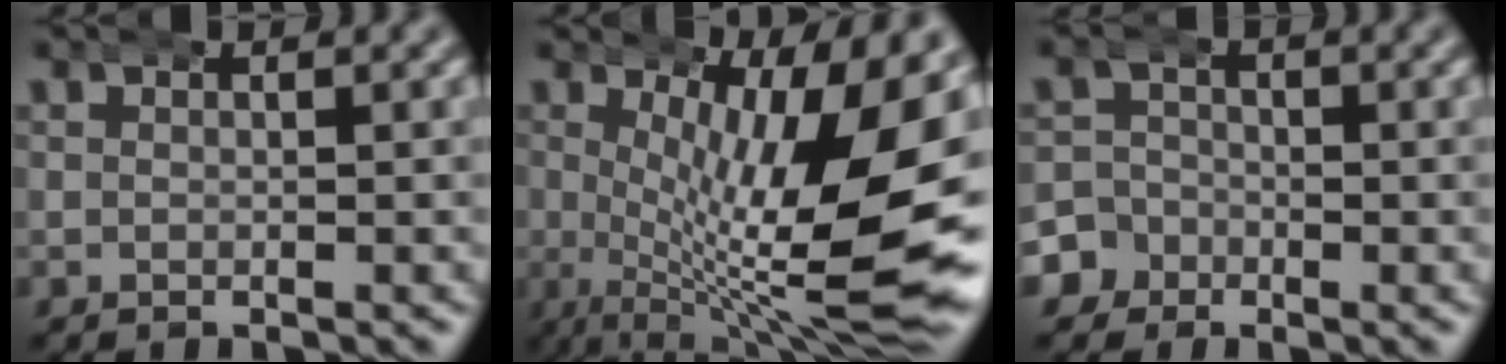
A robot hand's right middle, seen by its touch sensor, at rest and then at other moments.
{"total": 13.4, "force": [-0.5, 4.8, 12.5], "torque": [-0.168, -0.026, 0.005]}
{"total": 5.3, "force": [-2.1, 4.7, 1.0], "torque": [-0.035, -0.010, -0.046]}